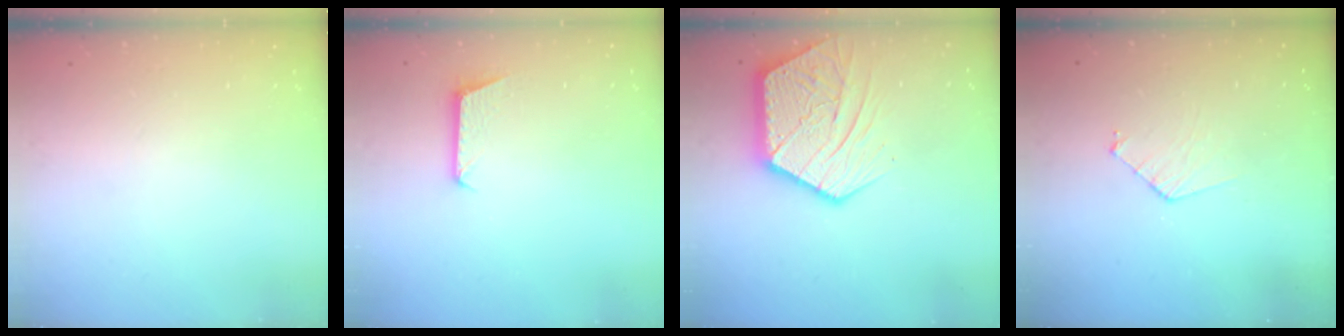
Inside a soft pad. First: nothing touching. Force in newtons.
{"total": 5.8, "press": 5.7, "slide": 0.5}
{"total": 16.7, "press": 16.6, "slide": 1.5}
{"total": 6.9, "press": 6.9, "slide": 0.6}